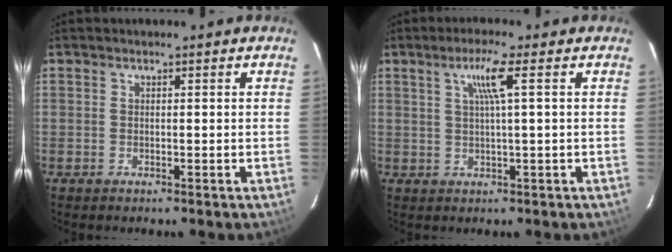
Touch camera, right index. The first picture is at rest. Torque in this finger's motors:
{"motor_torque": [0.08, 0.01, 0.10, 0.08]}